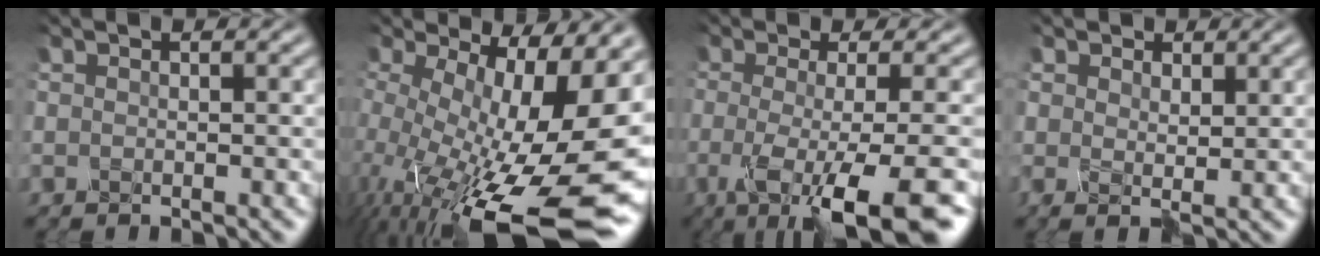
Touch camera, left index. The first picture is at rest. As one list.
[{"total": 17.7, "force": [-2.5, 6.3, 16.4], "torque": [-0.250, -0.028, -0.024]}, {"total": 9.5, "force": [-3.7, 3.0, 8.2], "torque": [-0.105, -0.006, -0.058]}, {"total": 1.8, "force": [1.4, 1.2, -0.1], "torque": [0.002, 0.007, 0.018]}]